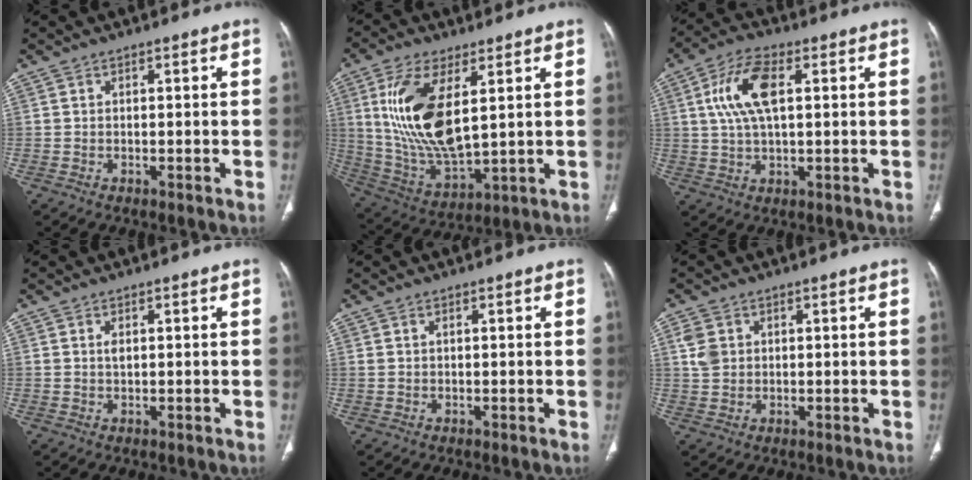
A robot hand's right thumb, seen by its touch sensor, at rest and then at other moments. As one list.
[{"total": 17.8, "force": [4.6, 7.7, 15.3], "torque": [-0.305, -0.026, 0.102]}, {"total": 10.3, "force": [2.5, 4.8, 8.8], "torque": [-0.181, 0.009, 0.046]}, {"total": 1.3, "force": [0.4, 0.6, 1.0], "torque": [-0.018, 0.000, 0.009]}, {"total": 0.8, "force": [0.4, 0.4, 0.6], "torque": [-0.018, 0.010, 0.011]}, {"total": 3.9, "force": [1.2, 3.1, 2.0], "torque": [-0.033, 0.001, 0.028]}]